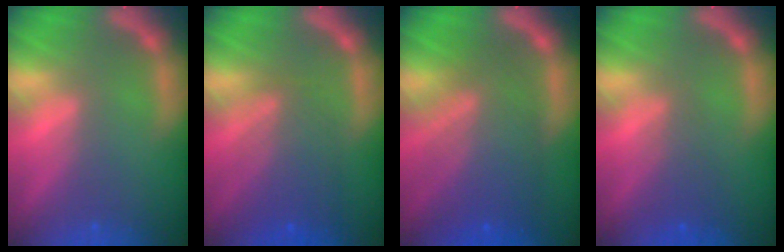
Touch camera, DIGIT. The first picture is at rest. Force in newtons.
{"total": 5.6}
{"total": 8.5}
{"total": 2.5}